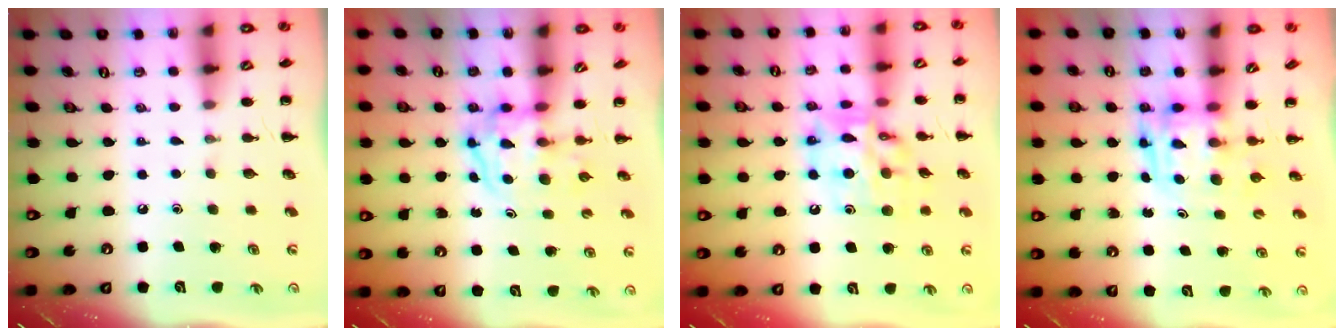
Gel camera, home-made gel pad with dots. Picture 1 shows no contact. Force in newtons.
{"total": 3.8, "press": 3.7, "slide": 0.6}
{"total": 14.6, "press": 14.3, "slide": 3.2}
{"total": 3.8, "press": 3.7, "slide": 0.7}